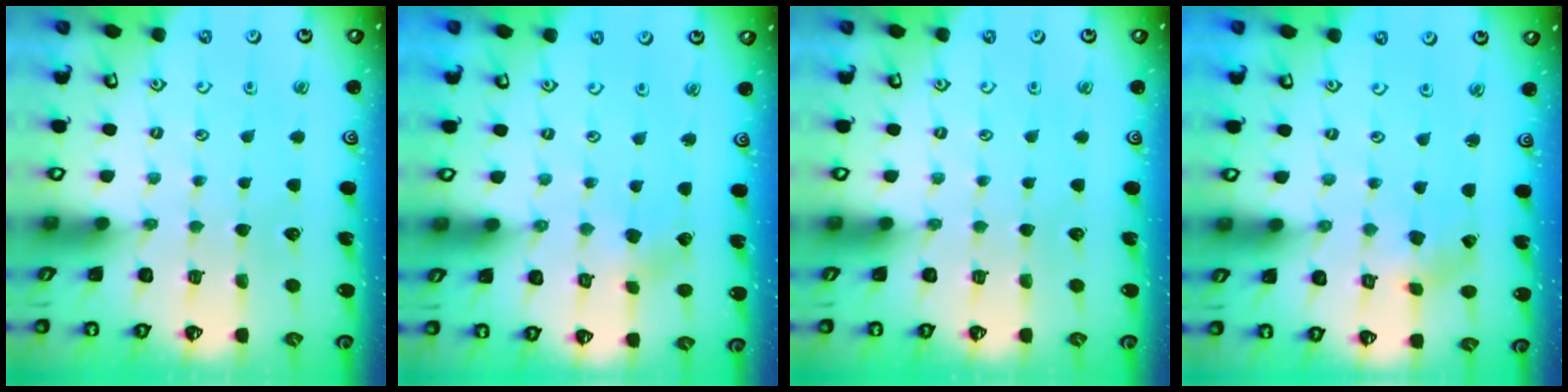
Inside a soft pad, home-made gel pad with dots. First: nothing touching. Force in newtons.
{"total": 1.8, "press": 1.8, "slide": 0.4}
{"total": 0.0}
{"total": 1.1, "press": 1.1, "slide": 0.2}